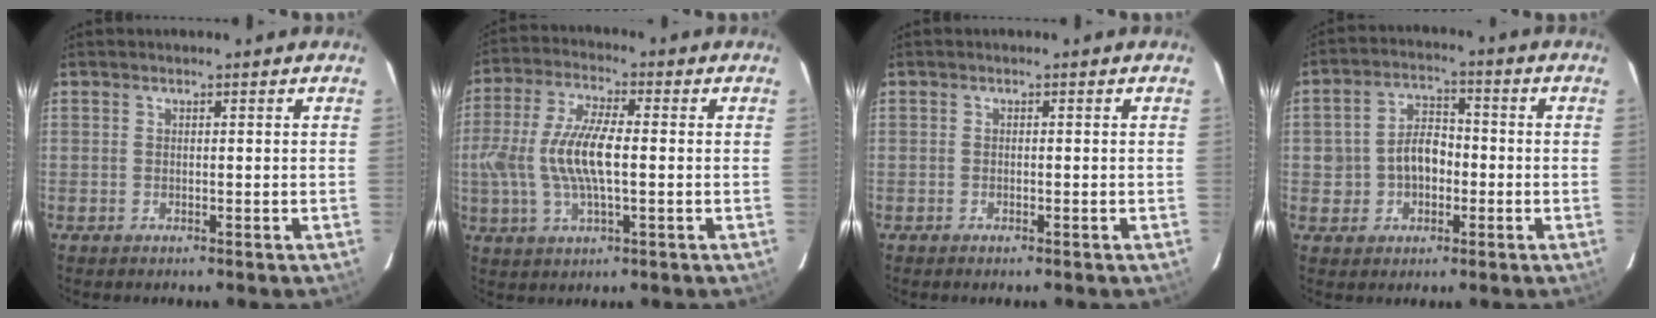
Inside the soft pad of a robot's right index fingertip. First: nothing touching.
{"total": 12.0, "force": [-0.8, 3.9, 11.4], "torque": [-0.233, 0.002, -0.014]}
{"total": 0.5, "force": [-0.5, 0.0, 0.2], "torque": [-0.004, 0.000, -0.009]}
{"total": 7.0, "force": [-1.3, 5.6, 3.9], "torque": [-0.075, 0.023, -0.010]}